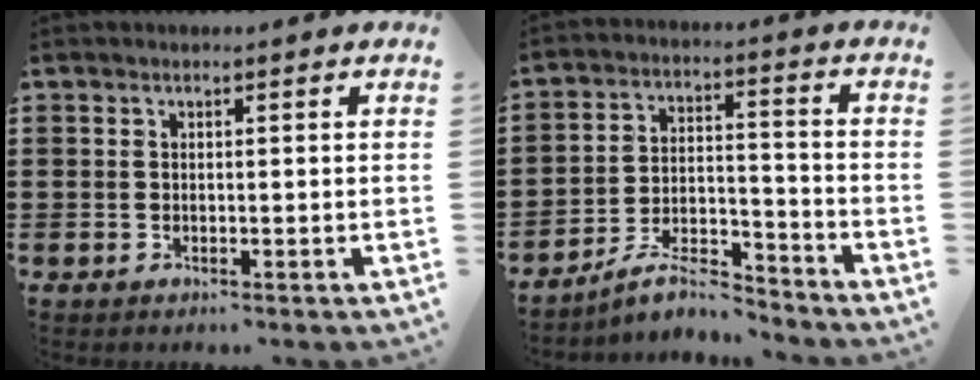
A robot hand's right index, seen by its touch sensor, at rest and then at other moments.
{"total": 7.7, "force": [-6.7, 1.5, 3.4], "torque": [-0.062, 0.011, -0.126]}